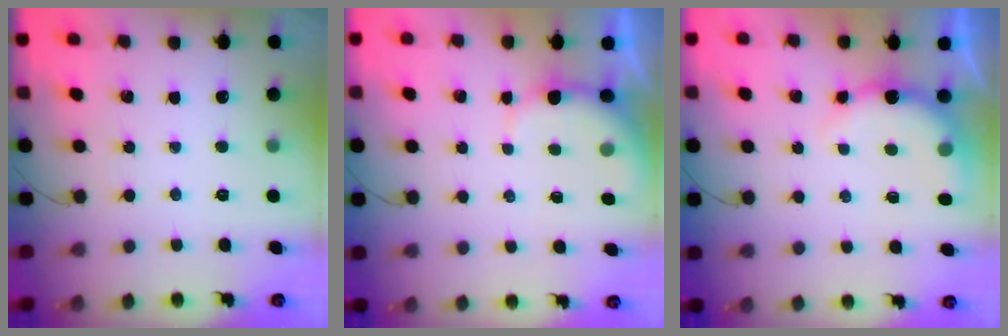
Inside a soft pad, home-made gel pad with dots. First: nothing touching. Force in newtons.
{"total": 3.2, "press": 3.1, "slide": 0.8}
{"total": 8.2, "press": 8.2, "slide": 0.4}